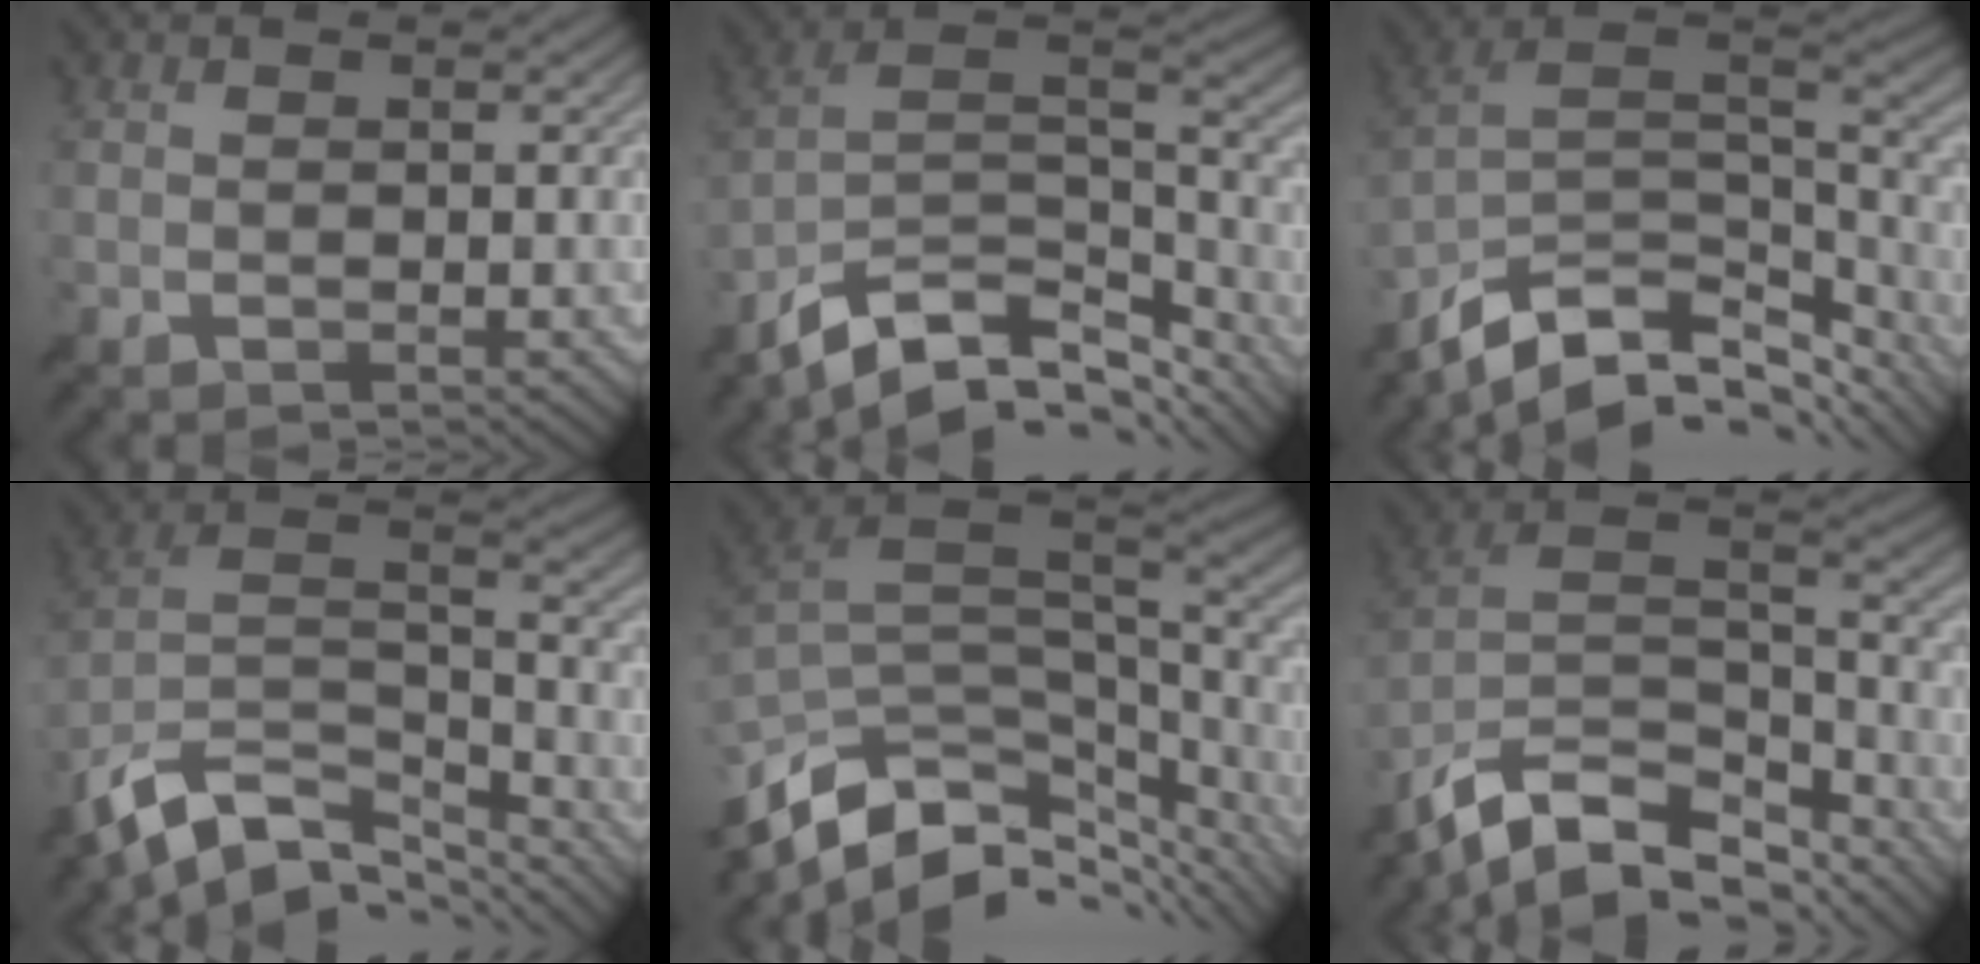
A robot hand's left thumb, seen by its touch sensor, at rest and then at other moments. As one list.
[{"total": 13.7, "force": [-9.6, 6.1, 7.6], "torque": [-0.182, -0.008, -0.159]}, {"total": 14.1, "force": [-9.3, 6.6, 8.2], "torque": [-0.206, -0.013, -0.150]}, {"total": 13.4, "force": [-9.6, 6.1, 7.1], "torque": [-0.183, -0.004, -0.176]}, {"total": 13.1, "force": [-5.7, 6.4, 9.9], "torque": [-0.236, -0.029, -0.084]}, {"total": 14.6, "force": [-10.8, 6.2, 7.6], "torque": [-0.195, -0.005, -0.187]}]